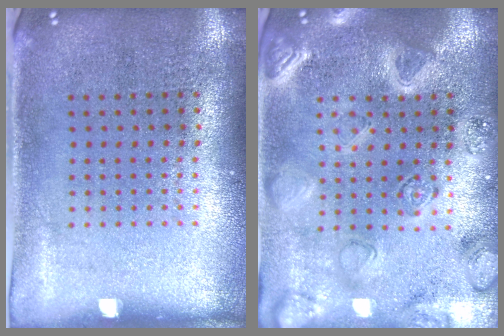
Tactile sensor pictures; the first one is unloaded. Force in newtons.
{"total": 3.0, "press": 2.9, "slide": 0.8}